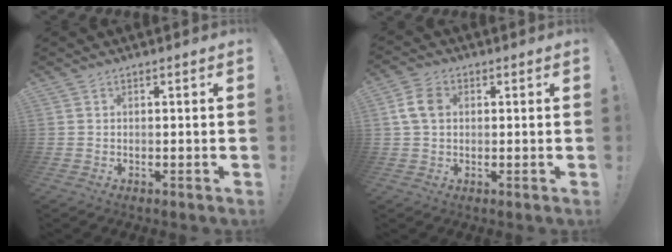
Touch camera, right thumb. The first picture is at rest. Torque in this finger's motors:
{"motor_torque": [0.96, 0.98, 0.62, -0.32, 0.00]}